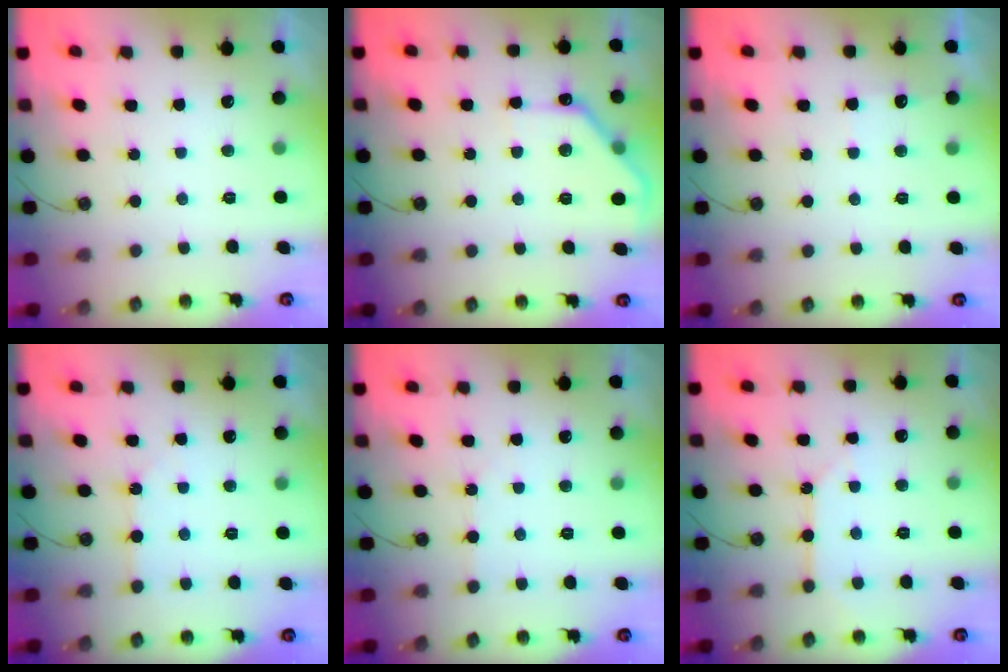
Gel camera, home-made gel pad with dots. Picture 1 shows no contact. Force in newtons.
{"total": 10.7, "press": 10.7, "slide": 0.7}
{"total": 4.3, "press": 4.2, "slide": 0.7}
{"total": 1.8, "press": 1.8, "slide": 0.4}
{"total": 1.7, "press": 1.6, "slide": 0.3}
{"total": 5.3, "press": 5.3, "slide": 0.6}